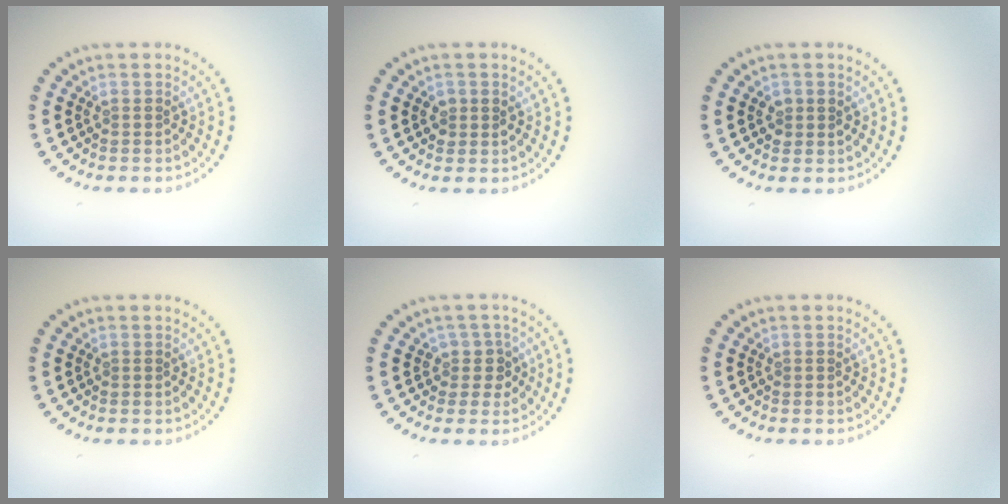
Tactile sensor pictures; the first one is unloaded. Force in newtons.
{"total": 1.2, "press": 1.2, "slide": 0.1}
{"total": 1.2, "press": 1.2, "slide": 0.1}
{"total": 0.0}
{"total": 2.0, "press": 1.6, "slide": 1.2}
{"total": 0.0}